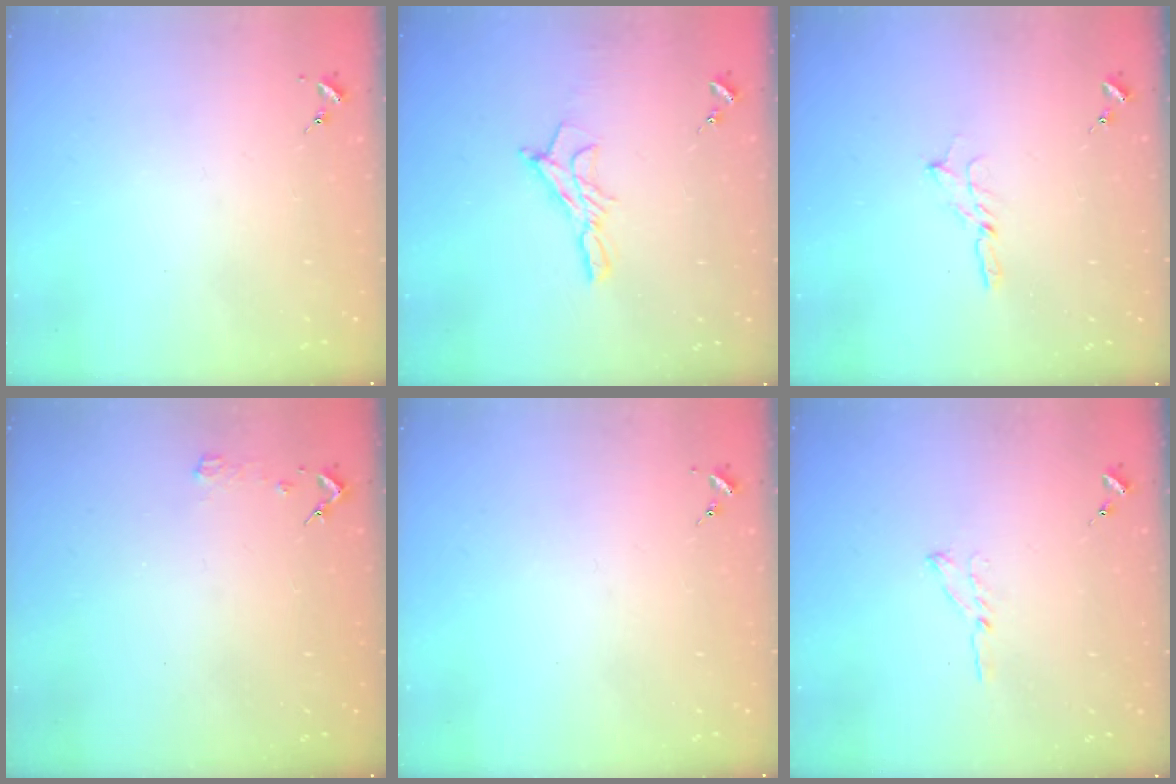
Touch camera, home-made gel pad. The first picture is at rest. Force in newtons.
{"total": 9.6, "press": 9.6, "slide": 0.6}
{"total": 3.1, "press": 3.1, "slide": 0.2}
{"total": 2.3, "press": 2.3, "slide": 0.3}
{"total": 0.0}
{"total": 4.8, "press": 4.8, "slide": 0.4}